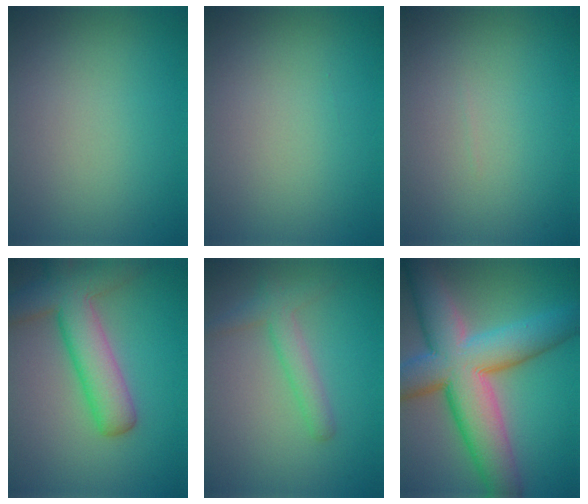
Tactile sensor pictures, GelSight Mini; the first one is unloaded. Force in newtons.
{"total": 0.0}
{"total": 0.0}
{"total": 6.9, "press": 6.9, "slide": 0.5}
{"total": 2.5, "press": 2.5, "slide": 0.1}
{"total": 12.3, "press": 12.3, "slide": 0.6}